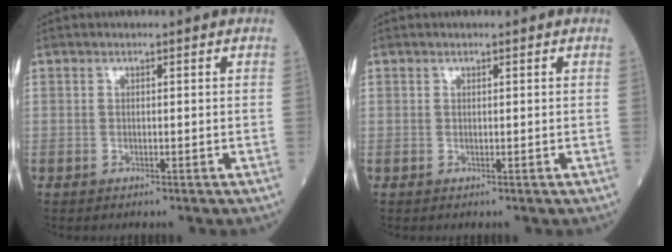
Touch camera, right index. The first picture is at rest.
{"total": 0.0}